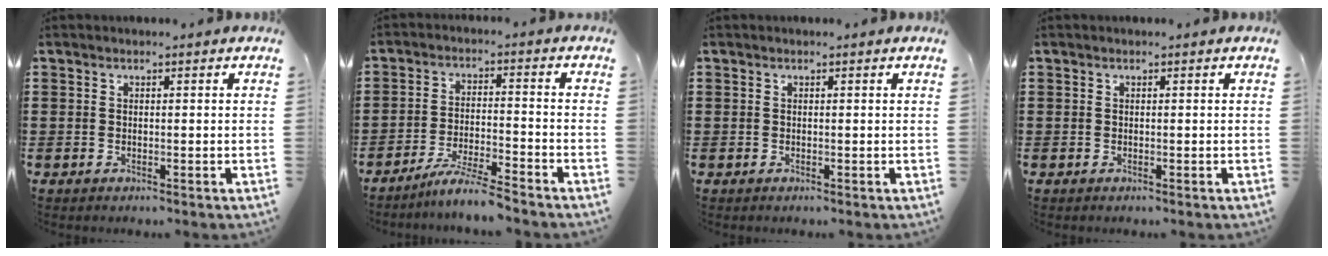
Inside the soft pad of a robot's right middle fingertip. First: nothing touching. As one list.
[{"total": 5.6, "force": [-5.1, -0.5, 2.3], "torque": [-0.049, -0.014, -0.099]}, {"total": 0.0}, {"total": 0.0}]